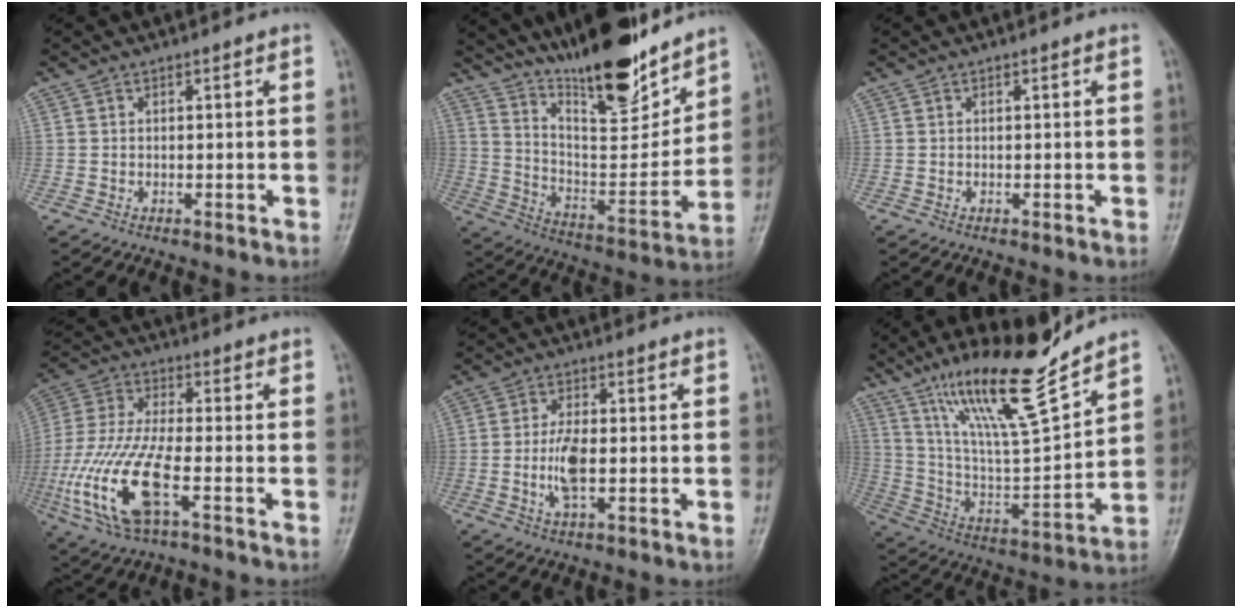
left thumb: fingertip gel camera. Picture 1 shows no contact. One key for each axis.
{"total": 20.6, "fx": 16.5, "fy": 5.1, "fz": 11.3, "tx": -0.141, "ty": -0.104, "tz": 0.281}
{"total": 0.0}
{"total": 16.5, "fx": -5.9, "fy": 5.8, "fz": 14.3, "tx": -0.332, "ty": 0.010, "tz": -0.109}
{"total": 6.3, "fx": -1.1, "fy": 2.7, "fz": 5.6, "tx": -0.116, "ty": 0.003, "tz": -0.021}
{"total": 19.8, "fx": 14.7, "fy": 3.0, "fz": 13.0, "tx": -0.199, "ty": -0.079, "tz": 0.269}